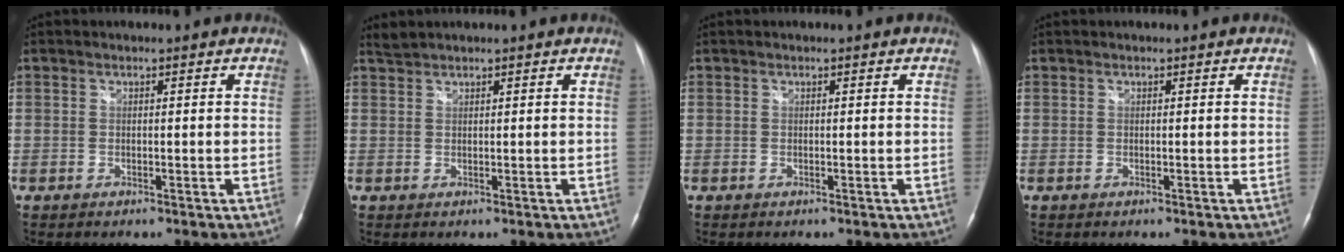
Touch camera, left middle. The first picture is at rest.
{"total": 1.2, "force": [1.2, -0.1, 0.0], "torque": [-0.006, 0.012, 0.031]}
{"total": 0.0}
{"total": 0.0}